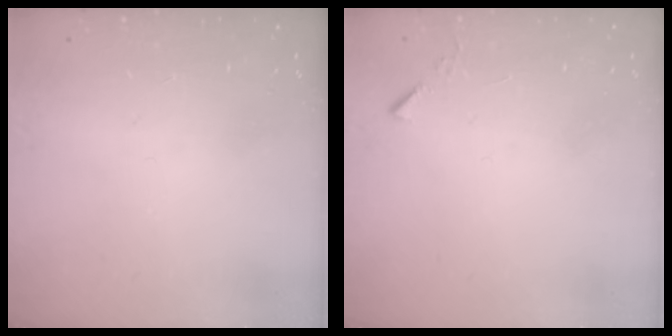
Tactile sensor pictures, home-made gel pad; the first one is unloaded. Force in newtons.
{"total": 4.0, "press": 3.9, "slide": 0.5}